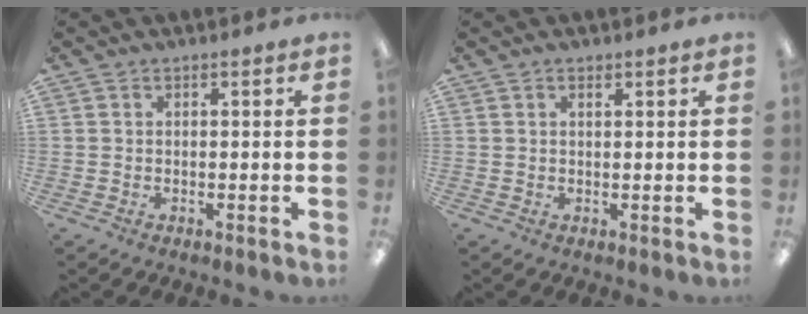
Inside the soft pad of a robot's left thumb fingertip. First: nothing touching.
{"total": 0.9, "force": [0.7, 0.4, 0.5], "torque": [-0.003, -0.003, 0.011]}